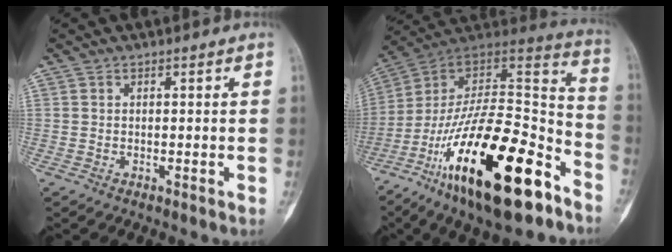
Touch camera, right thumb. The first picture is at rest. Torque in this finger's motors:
{"motor_torque": [2.56, 2.45, 1.39, -1.39, 0.83]}